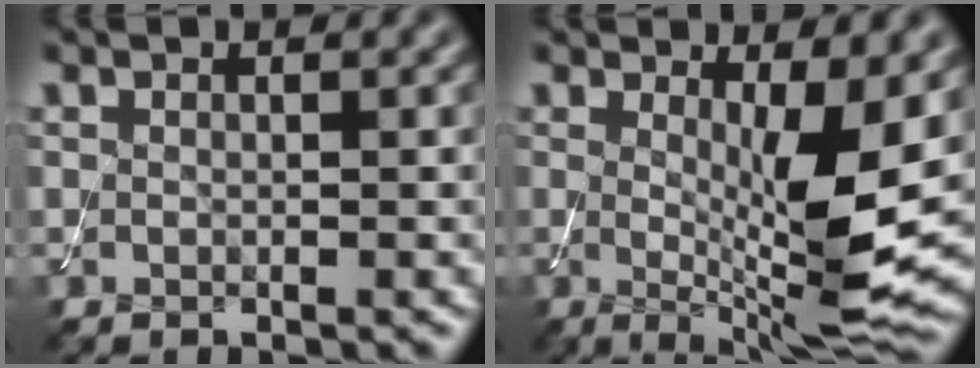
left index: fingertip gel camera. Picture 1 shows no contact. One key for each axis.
{"total": 8.4, "fx": 0.4, "fy": 2.0, "fz": 8.2, "tx": -0.121, "ty": -0.023, "tz": 0.013}